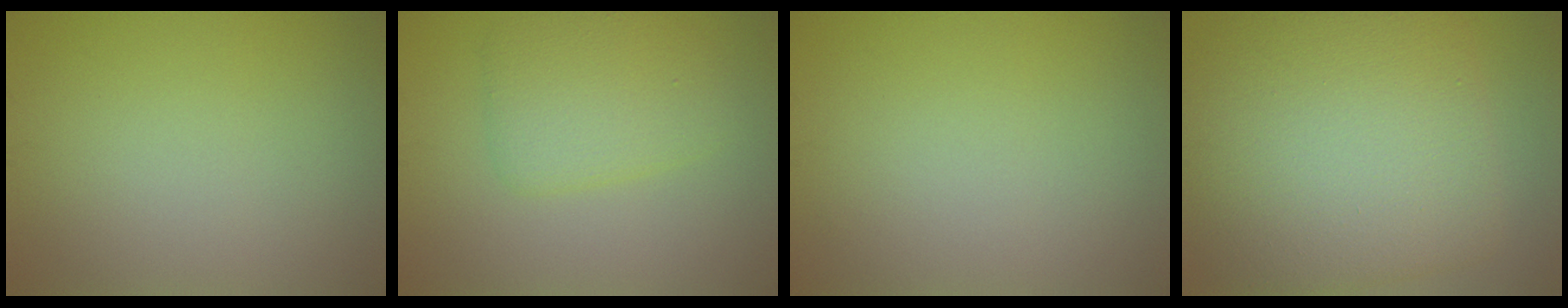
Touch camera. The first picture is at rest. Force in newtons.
{"total": 3.7, "press": 3.7, "slide": 0.1}
{"total": 0.0}
{"total": 13.1, "press": 13.1, "slide": 0.3}